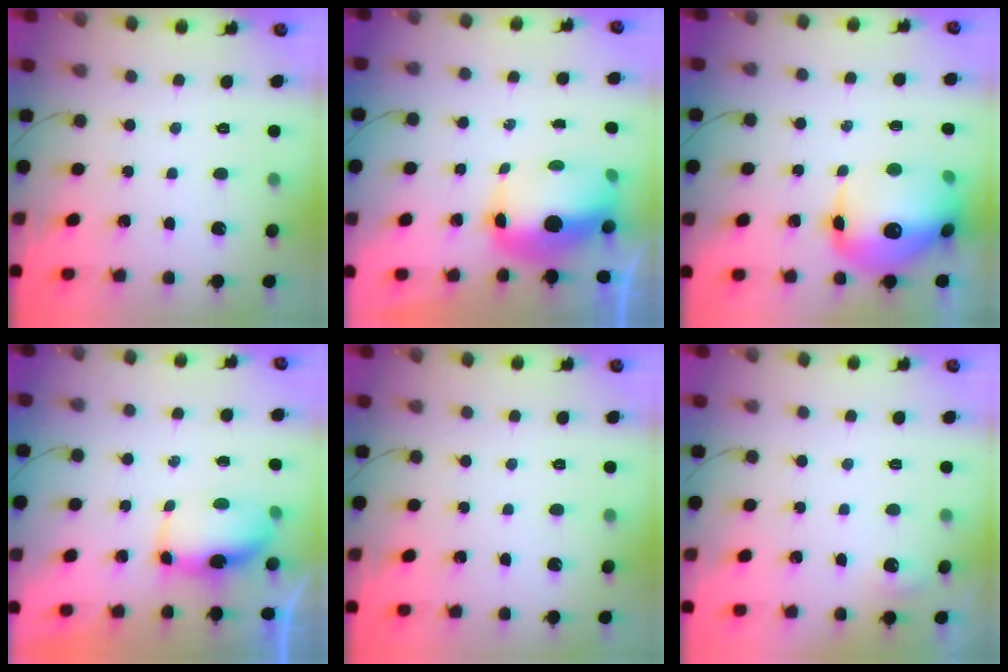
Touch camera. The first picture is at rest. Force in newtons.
{"total": 10.6, "press": 10.4, "slide": 2.2}
{"total": 19.2, "press": 18.7, "slide": 4.1}
{"total": 6.4, "press": 6.3, "slide": 0.7}
{"total": 0.0}
{"total": 3.9, "press": 3.8, "slide": 1.1}